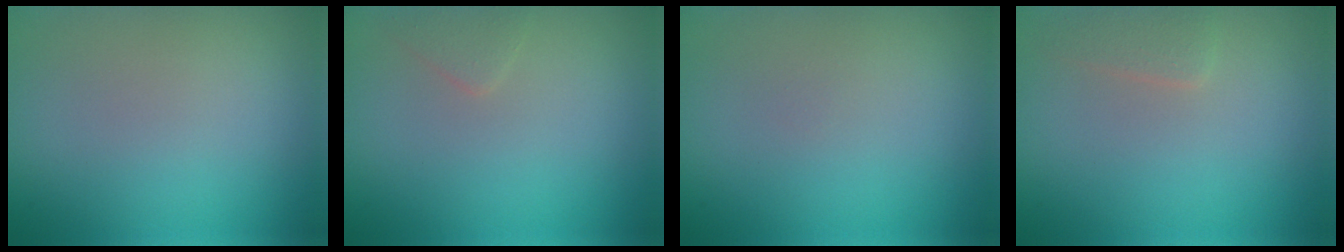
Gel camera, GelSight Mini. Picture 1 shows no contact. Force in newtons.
{"total": 1.1, "press": 1.1, "slide": 0.1}
{"total": 0.0}
{"total": 1.3, "press": 1.3, "slide": 0.1}